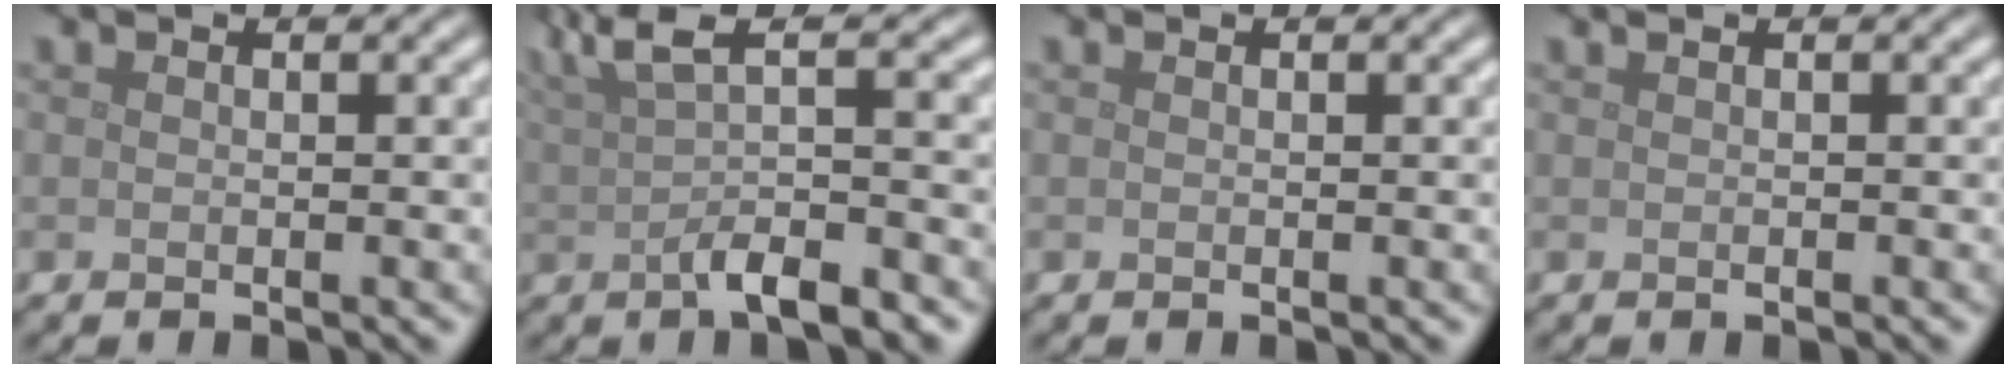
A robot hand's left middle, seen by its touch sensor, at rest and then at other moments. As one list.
[{"total": 6.2, "force": [0.4, 1.9, 5.9], "torque": [-0.096, 0.004, 0.000]}, {"total": 0.0}, {"total": 0.8, "force": [0.1, 0.3, 0.7], "torque": [-0.008, 0.001, -0.003]}]